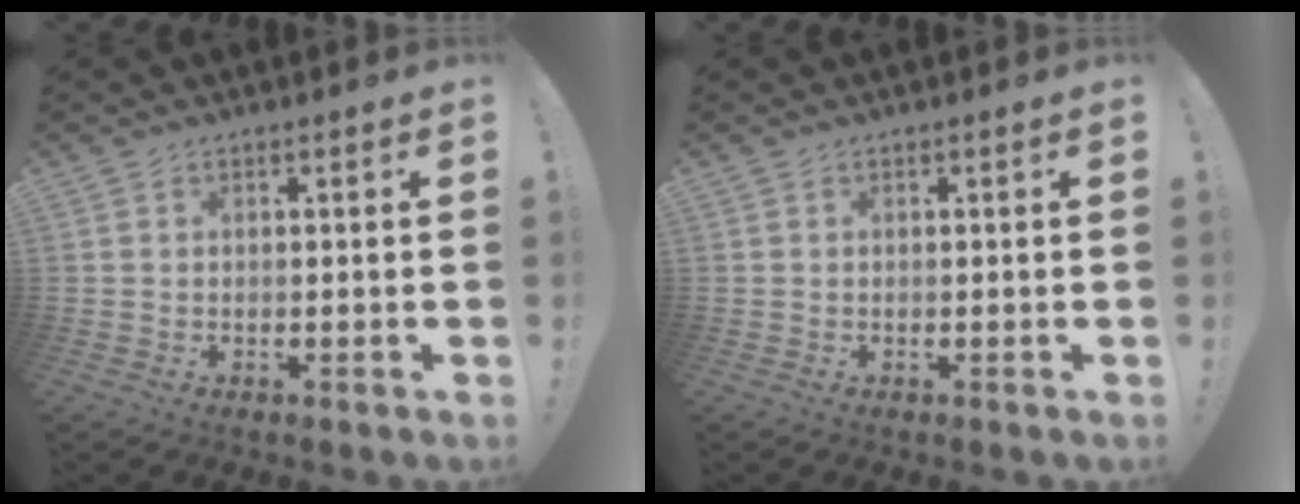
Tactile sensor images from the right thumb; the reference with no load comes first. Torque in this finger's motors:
{"motor_torque": [0.00, 0.00, -0.02, 0.02, 0.00]}